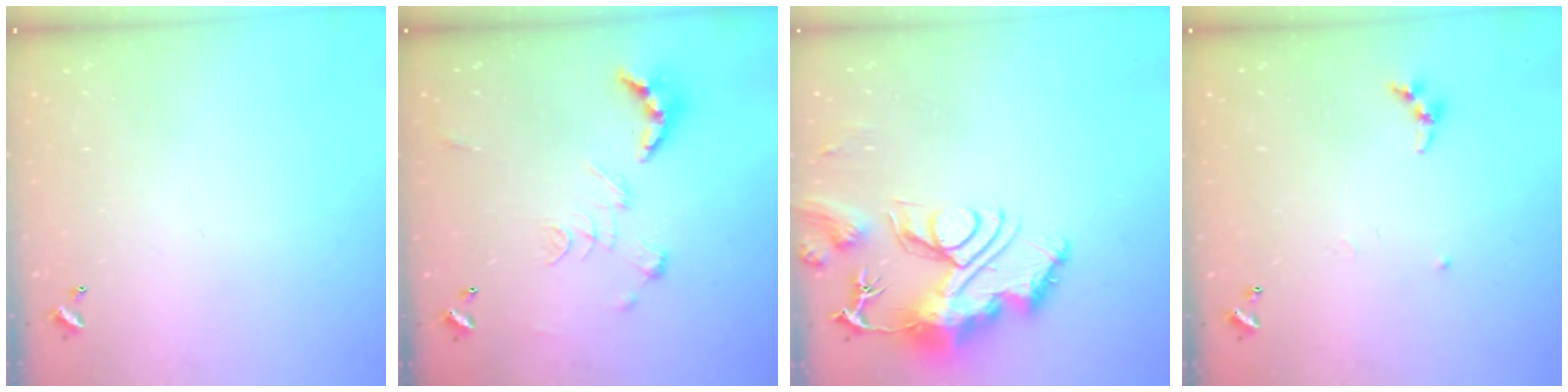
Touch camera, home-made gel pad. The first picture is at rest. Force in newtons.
{"total": 2.5, "press": 2.0, "slide": 1.5}
{"total": 14.1, "press": 14.1, "slide": 1.4}
{"total": 5.3, "press": 5.2, "slide": 0.7}